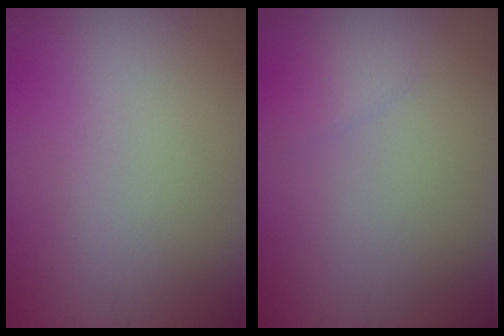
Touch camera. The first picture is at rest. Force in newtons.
{"total": 0.9, "press": 0.9, "slide": 0.1}